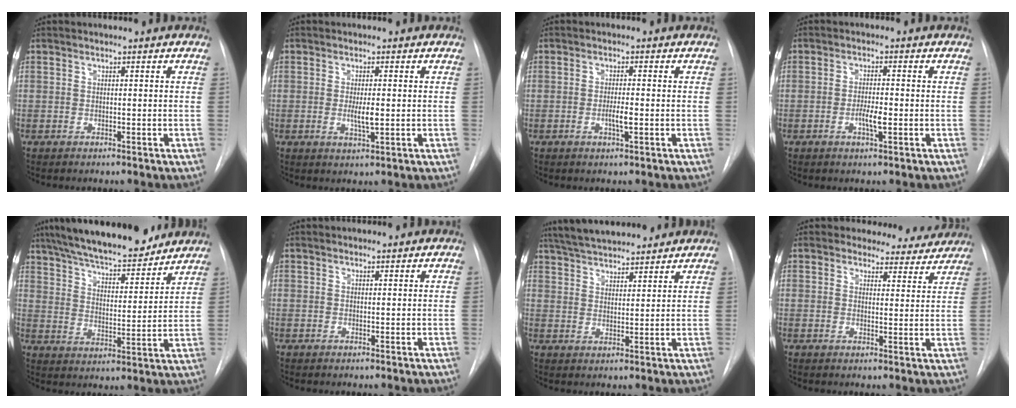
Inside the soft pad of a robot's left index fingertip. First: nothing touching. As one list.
[{"total": 2.9, "force": [-0.2, 0.6, 2.8], "torque": [-0.053, -0.005, -0.002]}, {"total": 2.3, "force": [-0.6, 0.2, 2.2], "torque": [-0.042, -0.002, -0.011]}, {"total": 2.9, "force": [-0.9, 0.4, 2.7], "torque": [-0.051, 0.000, -0.015]}, {"total": 19.9, "force": [17.2, 4.3, 9.1], "torque": [-0.156, 0.014, 0.258]}, {"total": 1.6, "force": [1.5, 0.3, 0.3], "torque": [-0.008, 0.018, 0.022]}, {"total": 13.1, "force": [11.9, 2.5, 4.9], "torque": [-0.082, 0.032, 0.186]}, {"total": 7.9, "force": [7.3, 2.9, 0.0], "torque": [0.030, -0.011, 0.068]}]